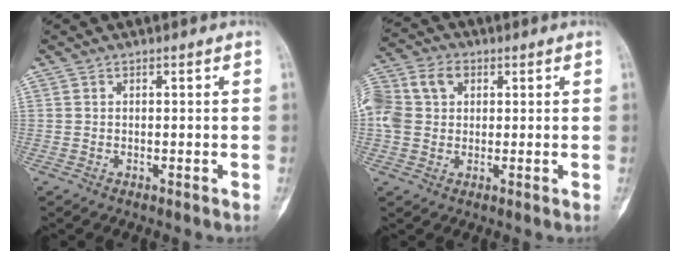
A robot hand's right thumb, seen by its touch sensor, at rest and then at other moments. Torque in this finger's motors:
{"motor_torque": [-0.78, 1.61, 0.88, -0.07, 0.26]}